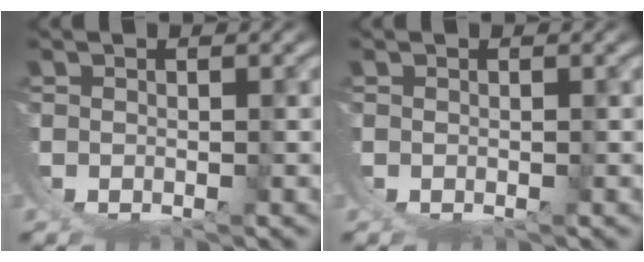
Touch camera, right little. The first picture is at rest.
{"total": 0.0}